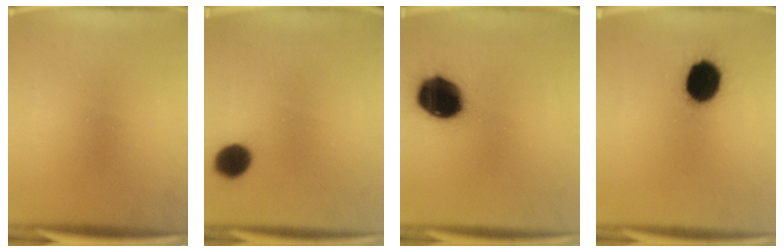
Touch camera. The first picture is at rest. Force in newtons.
{"total": 6.7}
{"total": 16.7}
{"total": 12.4}